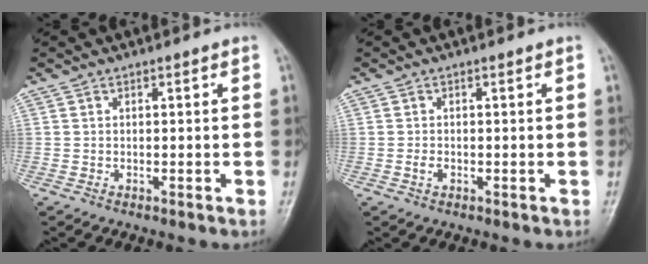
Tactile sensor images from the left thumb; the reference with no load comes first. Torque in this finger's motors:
{"motor_torque": [-0.34, 0.22, 0.22, 0.02, 0.00]}